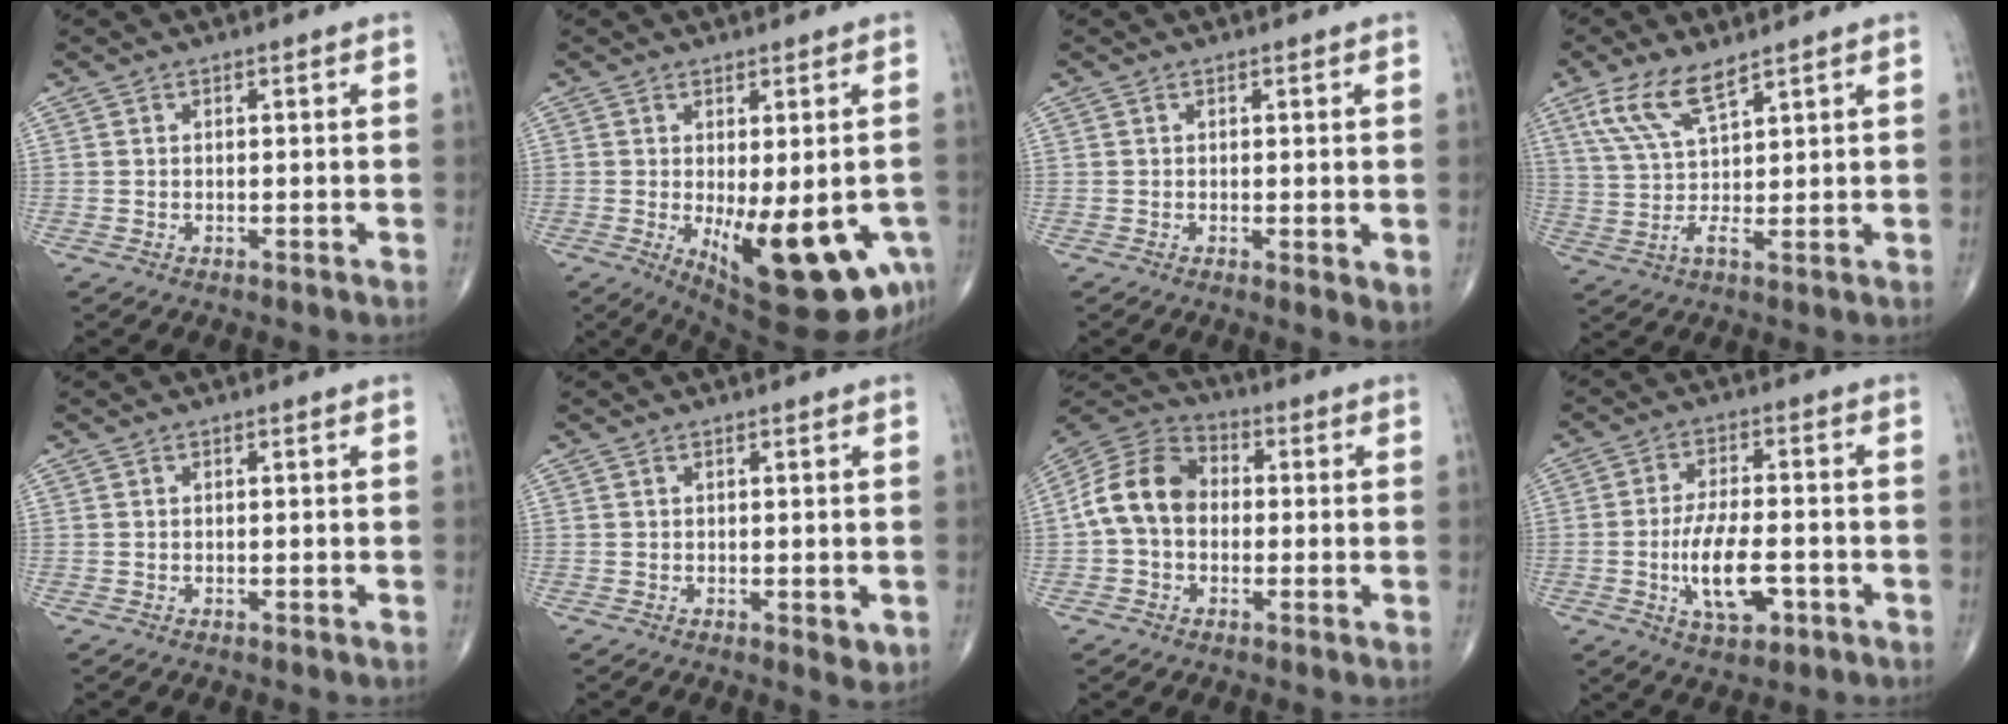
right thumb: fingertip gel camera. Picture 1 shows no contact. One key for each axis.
{"total": 18.4, "fx": -5.9, "fy": 6.9, "fz": 16.1, "tx": -0.184, "ty": -0.022, "tz": -0.062}
{"total": 2.9, "fx": 0.1, "fy": 0.9, "fz": 2.7, "tx": -0.037, "ty": -0.011, "tz": 0.000}
{"total": 7.9, "fx": 5.0, "fy": 2.2, "fz": 5.7, "tx": -0.117, "ty": -0.009, "tz": 0.106}
{"total": 0.0}
{"total": 2.5, "fx": 0.0, "fy": 1.0, "fz": 2.3, "tx": -0.024, "ty": -0.006, "tz": 0.002}
{"total": 11.6, "fx": -0.5, "fy": 8.8, "fz": 7.6, "tx": -0.132, "ty": 0.035, "tz": -0.022}
{"total": 10.2, "fx": -3.0, "fy": 4.4, "fz": 8.7, "tx": -0.151, "ty": 0.009, "tz": -0.050}